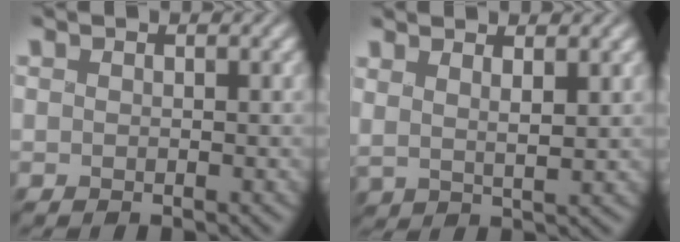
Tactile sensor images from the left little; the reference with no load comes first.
{"total": 2.4, "force": [1.5, 0.6, 1.8], "torque": [-0.030, 0.004, 0.022]}